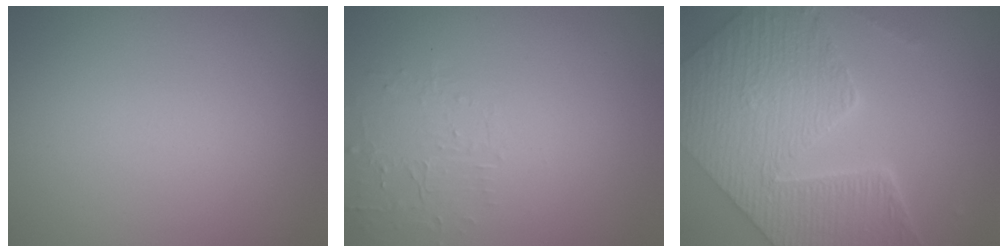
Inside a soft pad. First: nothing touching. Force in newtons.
{"total": 1.5, "press": 0.1, "slide": 1.5}
{"total": 9.2, "press": 7.1, "slide": 5.8}